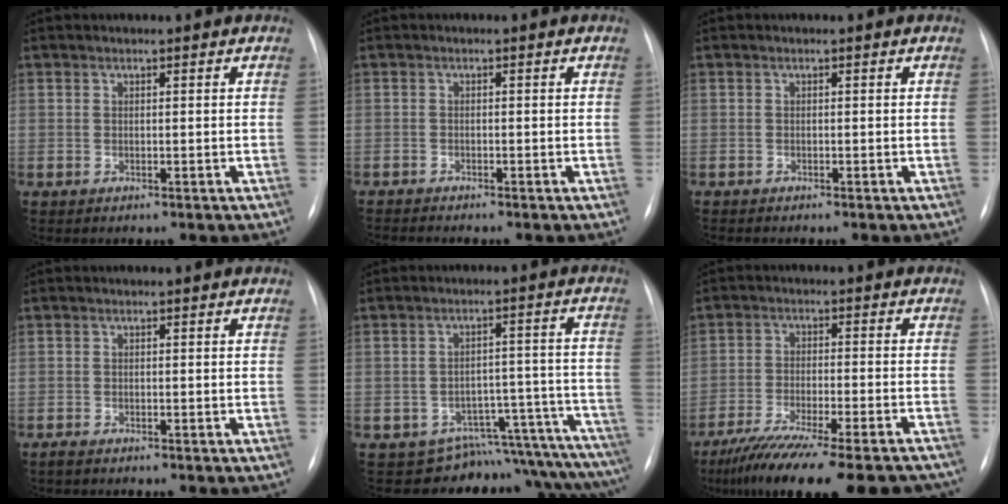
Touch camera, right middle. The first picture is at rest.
{"total": 3.3, "force": [-3.1, 0.2, 1.1], "torque": [-0.013, -0.008, -0.045]}
{"total": 1.2, "force": [-1.0, 0.2, 0.4], "torque": [-0.006, -0.003, -0.014]}
{"total": 1.4, "force": [-1.2, 0.3, 0.5], "torque": [-0.011, -0.003, -0.018]}
{"total": 15.0, "force": [-14.6, 3.0, 1.5], "torque": [0.018, 0.067, -0.177]}
{"total": 22.4, "force": [-18.9, 3.0, 11.6], "torque": [-0.146, -0.031, -0.270]}